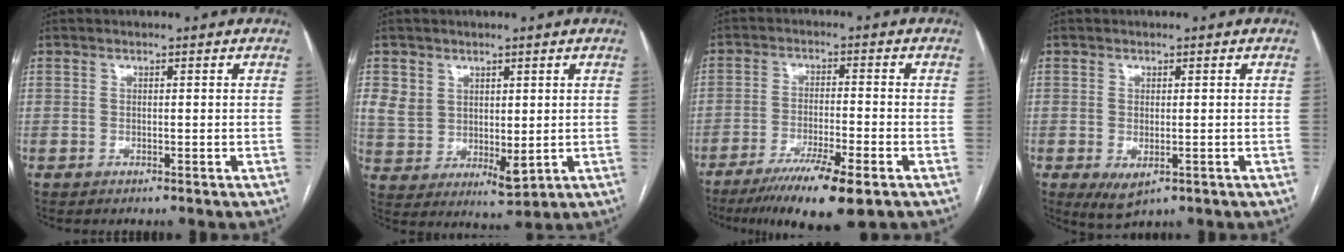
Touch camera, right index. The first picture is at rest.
{"total": 7.3, "force": [2.5, 5.6, 4.1], "torque": [-0.076, -0.004, 0.064]}
{"total": 10.6, "force": [-6.9, 0.8, 8.1], "torque": [-0.134, -0.026, -0.112]}
{"total": 3.7, "force": [-1.3, 1.7, 3.0], "torque": [-0.047, -0.011, -0.006]}